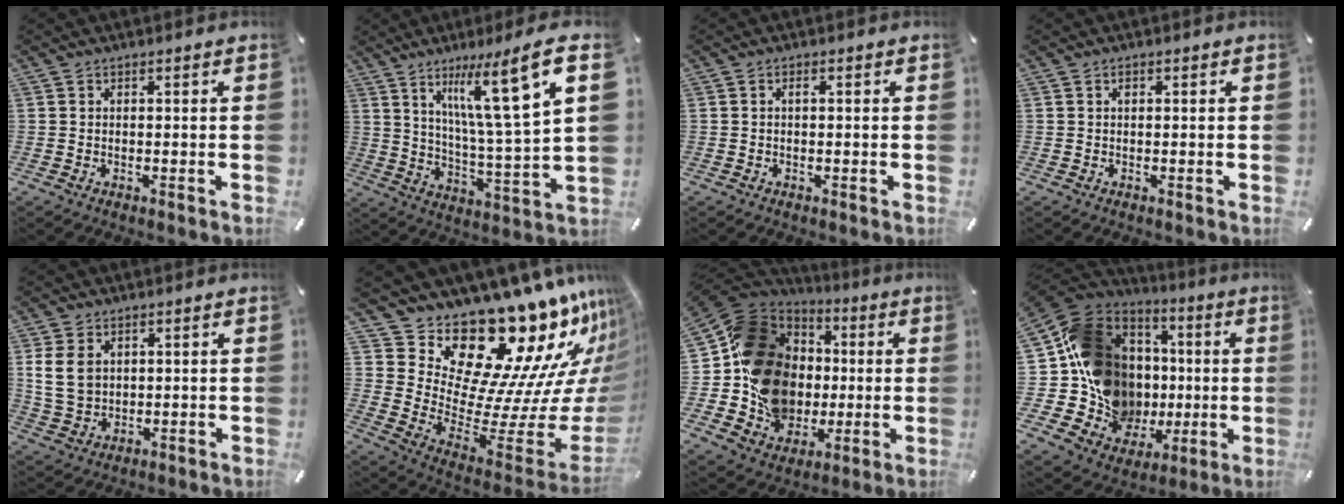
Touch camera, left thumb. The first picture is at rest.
{"total": 16.3, "force": [8.9, 2.7, 13.4], "torque": [-0.219, -0.038, 0.133]}
{"total": 0.8, "force": [0.0, 0.4, 0.7], "torque": [-0.015, 0.000, 0.000]}
{"total": 0.6, "force": [0.2, 0.4, 0.4], "torque": [-0.008, 0.001, 0.003]}
{"total": 7.7, "force": [1.8, 6.2, 4.3], "torque": [-0.110, 0.002, 0.031]}
{"total": 23.7, "force": [18.2, 11.1, 10.3], "torque": [-0.128, -0.188, 0.338]}
{"total": 19.7, "force": [-0.6, 17.6, 8.8], "torque": [-0.157, -0.006, 0.013]}
{"total": 20.1, "force": [-0.4, 16.7, 11.3], "torque": [-0.206, -0.035, 0.032]}